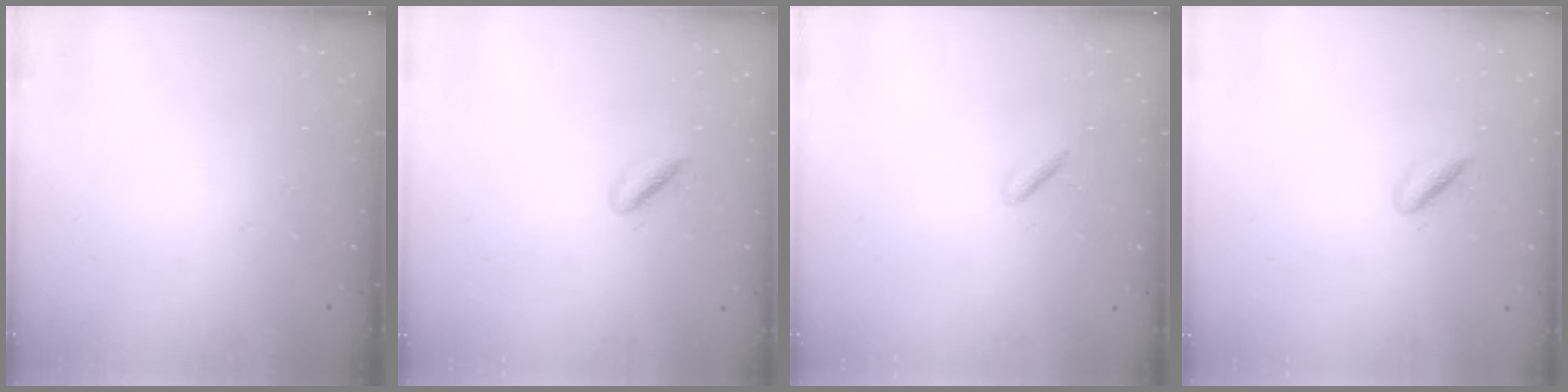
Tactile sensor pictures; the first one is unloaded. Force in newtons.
{"total": 2.1, "press": 1.9, "slide": 0.8}
{"total": 1.2, "press": 1.1, "slide": 0.5}
{"total": 2.1, "press": 1.9, "slide": 0.8}